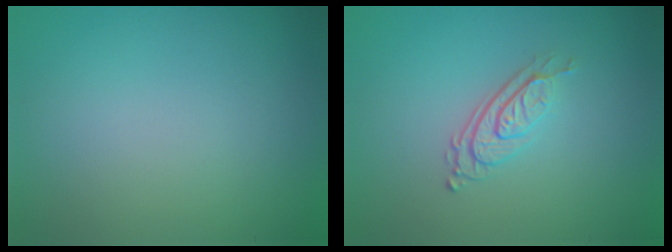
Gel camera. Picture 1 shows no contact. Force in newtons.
{"total": 2.9, "press": 1.9, "slide": 2.2}